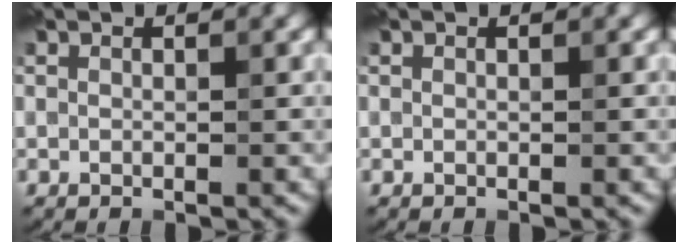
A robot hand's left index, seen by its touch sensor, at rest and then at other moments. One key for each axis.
{"total": 0.0}